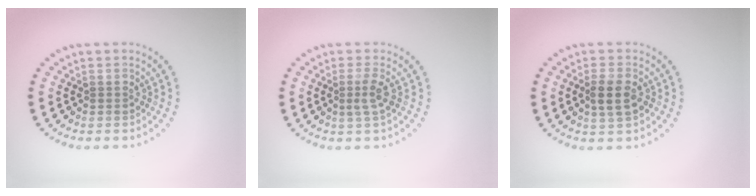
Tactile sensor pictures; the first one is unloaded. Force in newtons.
{"total": 1.6, "press": 1.3, "slide": 0.9}
{"total": 2.9, "press": 2.8, "slide": 0.9}